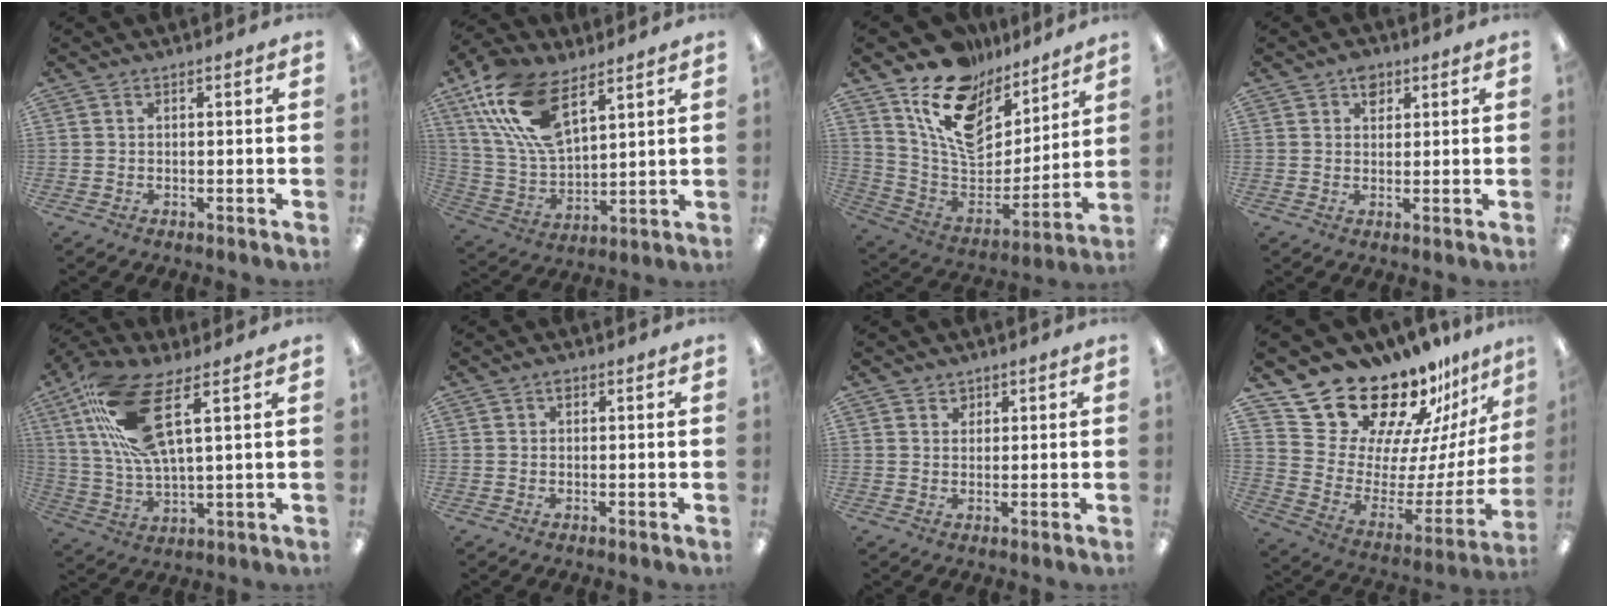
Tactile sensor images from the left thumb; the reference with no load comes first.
{"total": 18.7, "force": [10.6, 11.2, 10.6], "torque": [-0.221, -0.031, 0.197]}
{"total": 17.4, "force": [12.1, 9.9, 7.7], "torque": [-0.150, -0.084, 0.220]}
{"total": 3.8, "force": [2.1, 2.6, 1.7], "torque": [-0.013, -0.006, 0.035]}
{"total": 16.4, "force": [8.4, 5.1, 13.1], "torque": [-0.284, -0.024, 0.147]}
{"total": 1.1, "force": [0.5, 0.7, 0.7], "torque": [-0.007, 0.000, 0.007]}
{"total": 2.0, "force": [1.3, 1.5, 0.1], "torque": [0.005, -0.002, 0.022]}
{"total": 21.5, "force": [19.1, 7.9, 5.9], "torque": [-0.098, -0.157, 0.350]}